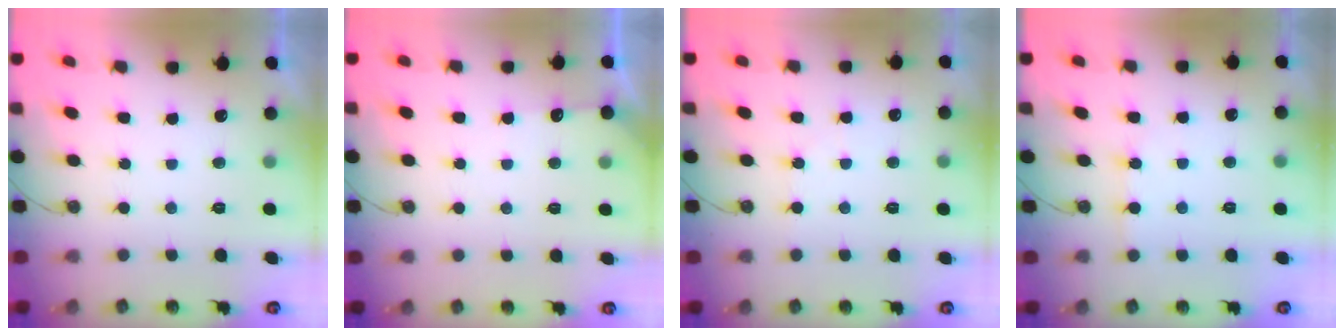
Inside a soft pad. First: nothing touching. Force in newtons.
{"total": 2.9, "press": 2.8, "slide": 0.4}
{"total": 3.0, "press": 2.9, "slide": 0.5}
{"total": 3.9, "press": 3.9, "slide": 0.5}